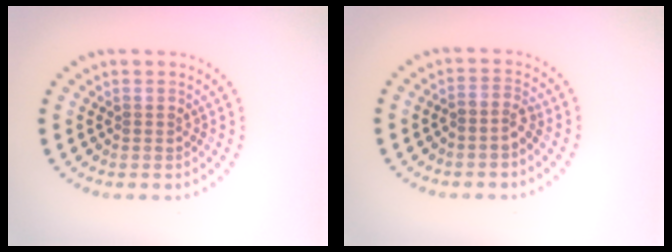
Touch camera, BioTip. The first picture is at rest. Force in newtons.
{"total": 1.6, "press": 1.2, "slide": 1.0}